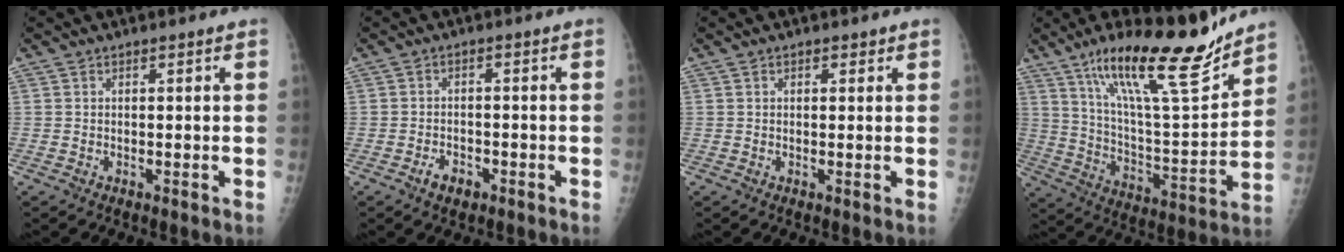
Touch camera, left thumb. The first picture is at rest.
{"total": 3.2, "force": [-1.9, 2.0, 1.7], "torque": [-0.023, 0.010, -0.028]}
{"total": 1.1, "force": [0.6, 0.7, 0.5], "torque": [-0.001, -0.002, 0.006]}
{"total": 21.9, "force": [15.7, 4.4, 14.6], "torque": [-0.213, -0.081, 0.270]}